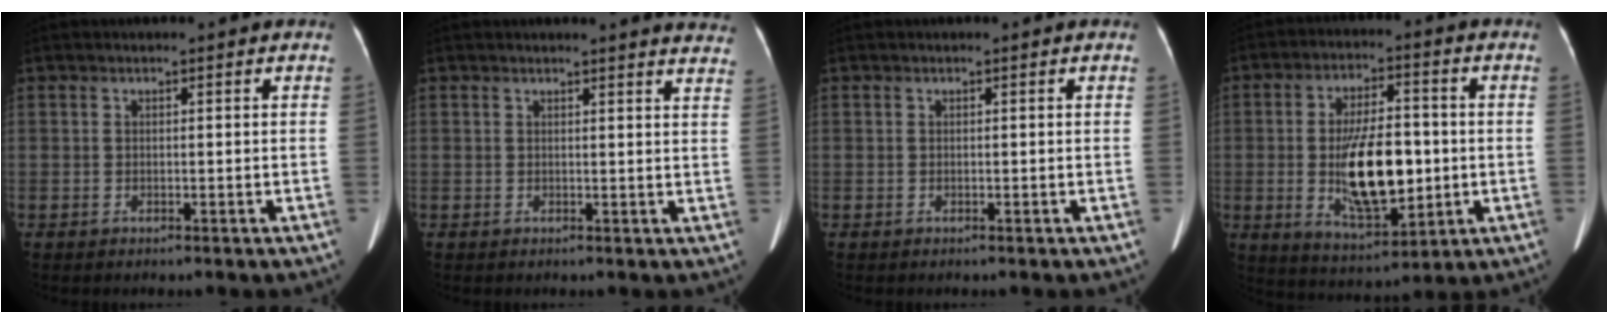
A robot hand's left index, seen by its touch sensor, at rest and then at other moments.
{"total": 10.2, "force": [9.9, 0.6, 2.2], "torque": [-0.002, -0.049, 0.074]}
{"total": 0.0}
{"total": 13.6, "force": [-1.3, 5.2, 12.4], "torque": [-0.231, -0.002, -0.012]}